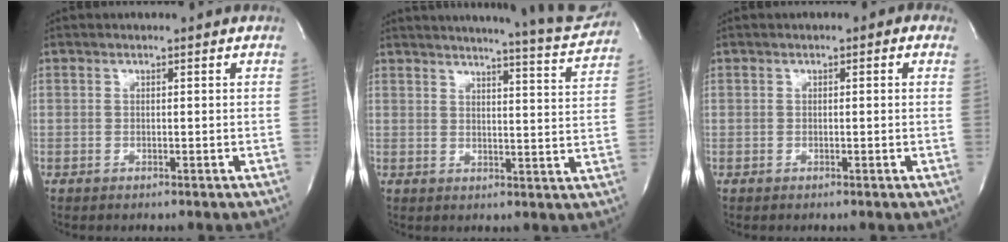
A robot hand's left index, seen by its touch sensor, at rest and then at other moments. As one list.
[{"total": 15.4, "force": [14.5, 0.1, 5.2], "torque": [-0.077, -0.059, 0.165]}, {"total": 0.9, "force": [0.1, 0.5, 0.7], "torque": [-0.006, 0.006, -0.006]}]